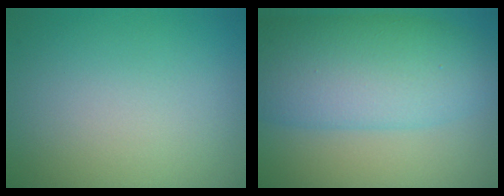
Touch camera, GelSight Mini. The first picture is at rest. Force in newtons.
{"total": 8.9, "press": 8.9, "slide": 0.1}